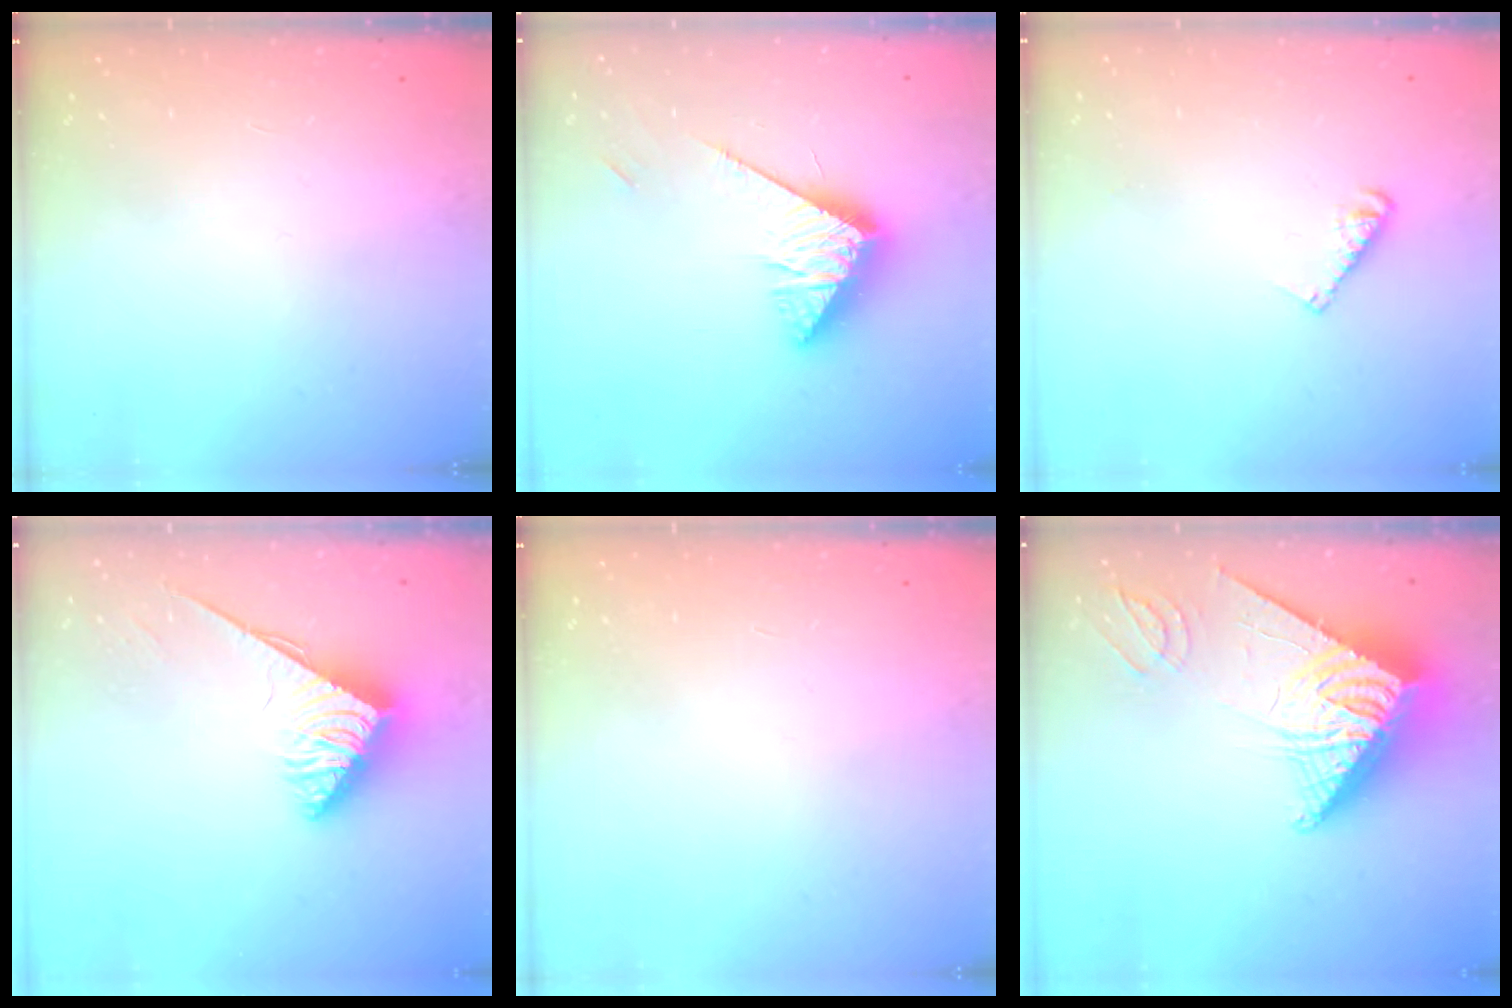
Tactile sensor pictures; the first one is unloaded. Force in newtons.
{"total": 12.1, "press": 12.1, "slide": 0.3}
{"total": 4.9, "press": 4.9, "slide": 0.7}
{"total": 3.8, "press": 3.8, "slide": 0.6}
{"total": 0.0}
{"total": 14.7, "press": 14.6, "slide": 1.5}